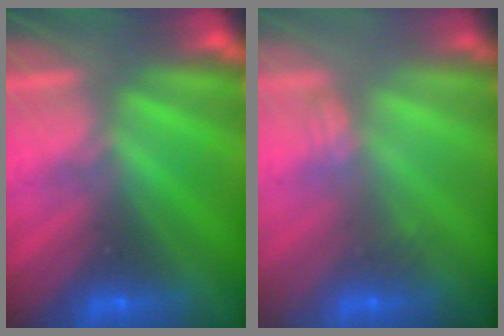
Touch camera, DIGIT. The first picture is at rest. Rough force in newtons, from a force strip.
{"total": 2.4}